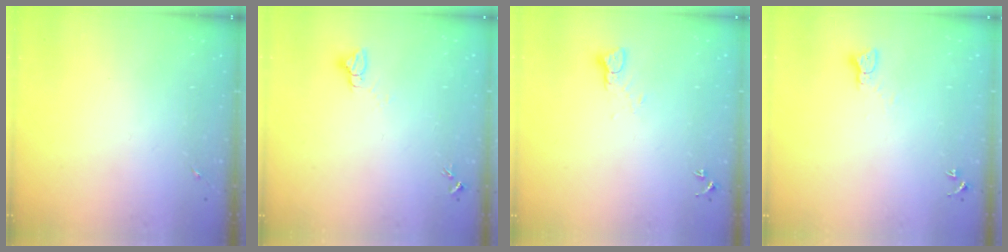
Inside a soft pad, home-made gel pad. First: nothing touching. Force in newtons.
{"total": 3.2, "press": 3.2, "slide": 0.1}
{"total": 3.1, "press": 3.1, "slide": 0.2}
{"total": 2.3, "press": 2.3, "slide": 0.2}